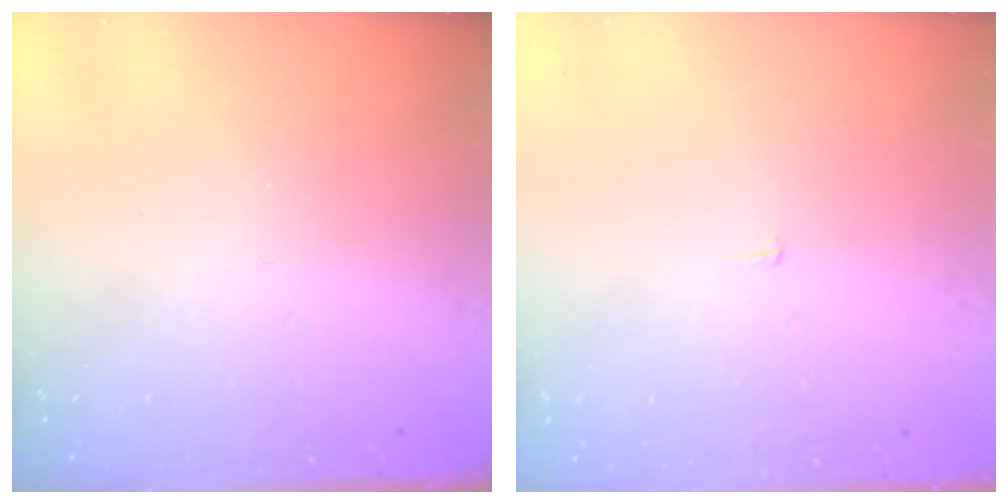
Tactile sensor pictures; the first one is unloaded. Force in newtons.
{"total": 2.2, "press": 2.2, "slide": 0.1}